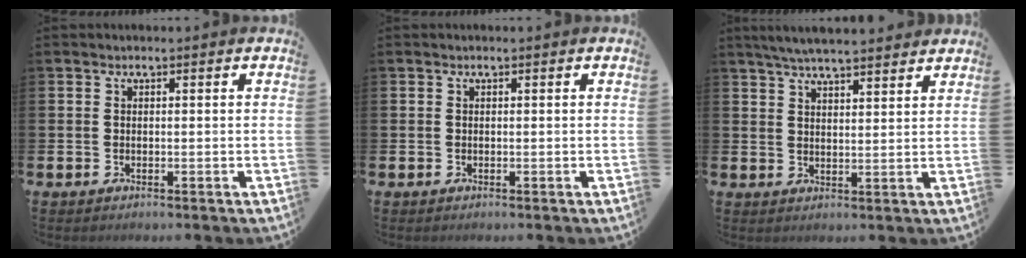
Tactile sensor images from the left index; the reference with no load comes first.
{"total": 0.0}
{"total": 5.3, "force": [5.1, 0.4, 1.4], "torque": [-0.038, -0.017, 0.093]}